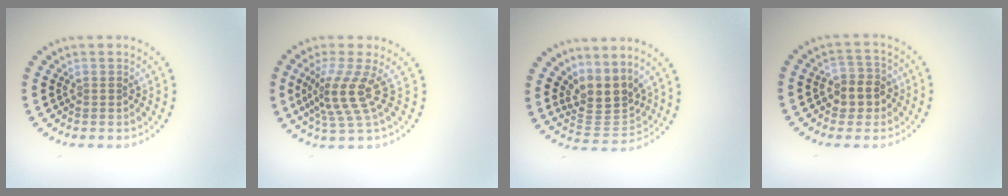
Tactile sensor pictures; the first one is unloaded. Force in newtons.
{"total": 3.7, "press": 2.6, "slide": 2.7}
{"total": 3.8, "press": 3.0, "slide": 2.3}
{"total": 3.1, "press": 2.9, "slide": 1.1}